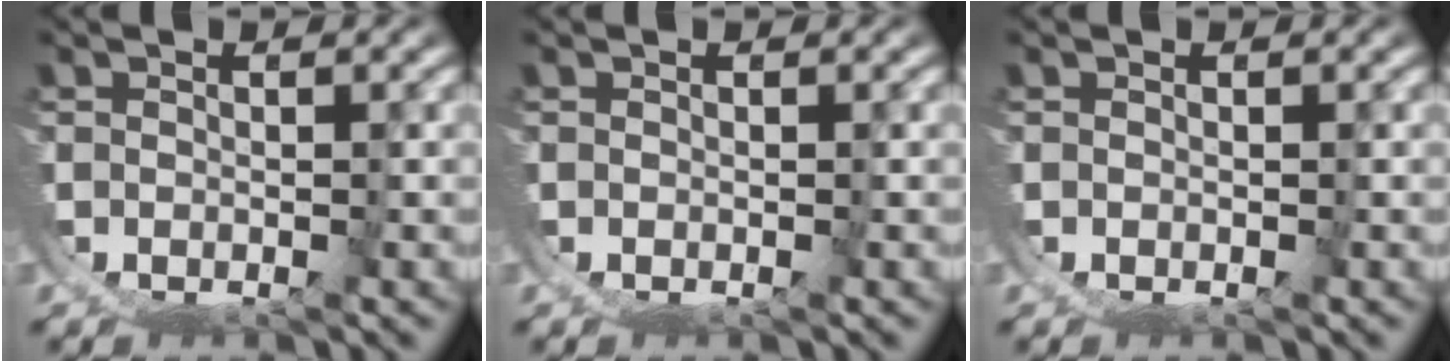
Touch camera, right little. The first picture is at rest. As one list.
[{"total": 0.0}, {"total": 0.0}]